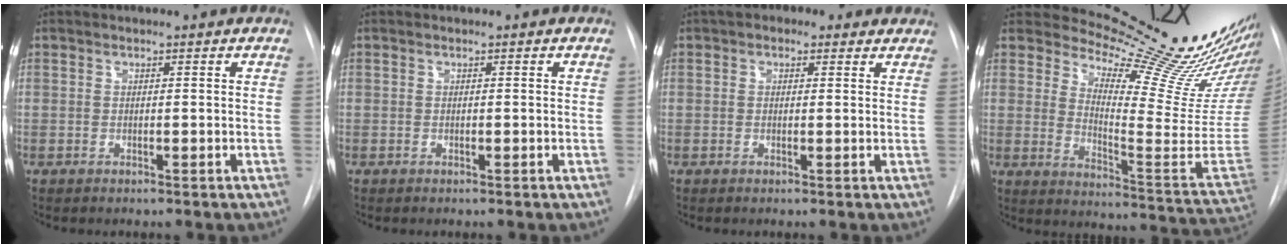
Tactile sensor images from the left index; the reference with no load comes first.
{"total": 0.0}
{"total": 4.3, "force": [2.9, 2.5, 2.0], "torque": [-0.015, 0.026, 0.036]}
{"total": 23.6, "force": [21.0, 2.9, 10.4], "torque": [-0.142, -0.121, 0.264]}